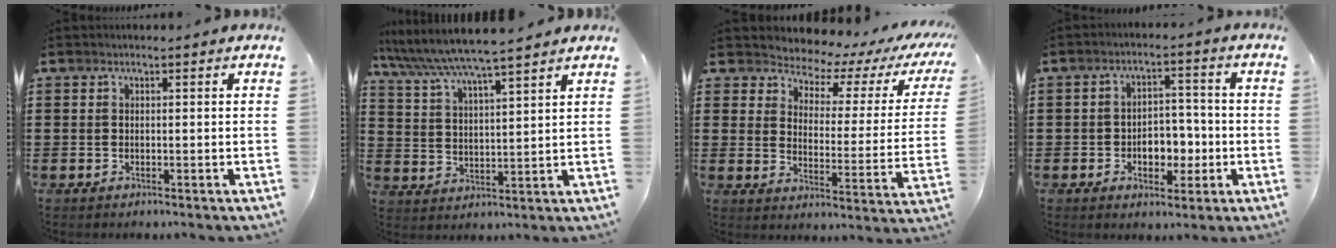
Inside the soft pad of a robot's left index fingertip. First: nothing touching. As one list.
[{"total": 6.3, "force": [5.6, -0.6, 2.8], "torque": [-0.076, -0.034, 0.093]}, {"total": 4.0, "force": [3.7, 1.3, 0.5], "torque": [-0.031, -0.038, 0.056]}, {"total": 5.6, "force": [-1.5, 3.9, 3.8], "torque": [-0.066, 0.009, -0.030]}]